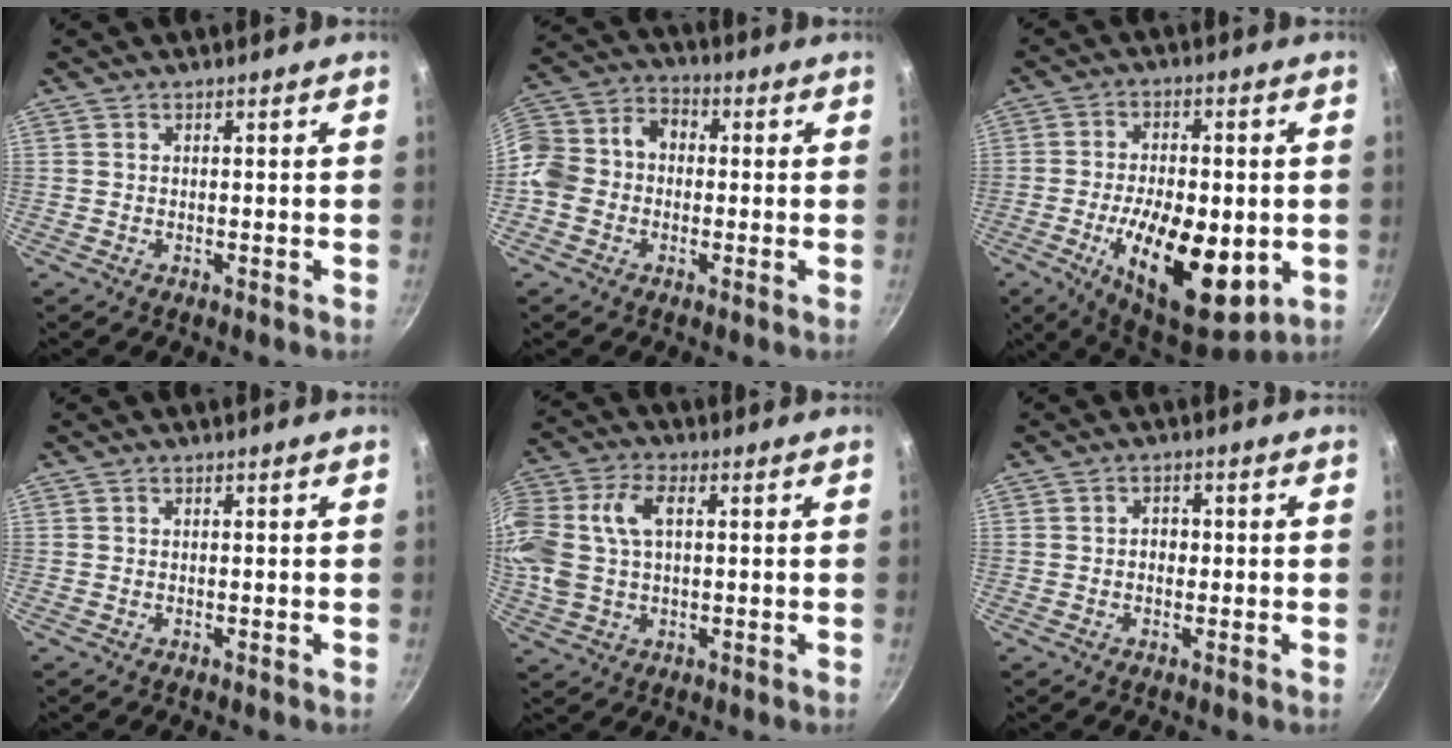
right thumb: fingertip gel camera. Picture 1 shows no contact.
{"total": 11.6, "force": [-0.8, 9.4, 6.7], "torque": [-0.116, 0.044, -0.026]}
{"total": 19.4, "force": [-4.7, 8.9, 16.6], "torque": [-0.256, -0.008, -0.056]}
{"total": 0.0}
{"total": 16.9, "force": [2.7, 10.6, 12.9], "torque": [-0.326, 0.024, 0.052]}
{"total": 2.1, "force": [-0.2, 1.7, 1.3], "torque": [-0.006, 0.007, -0.007]}